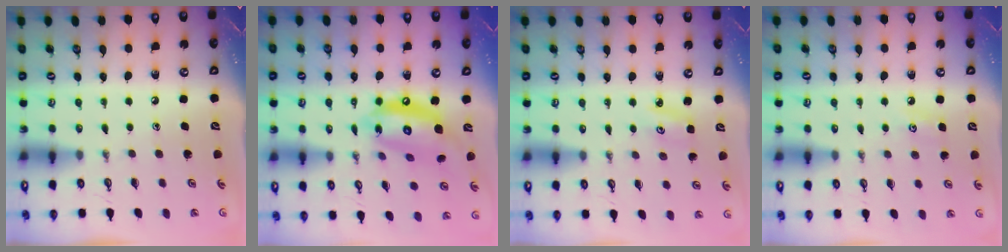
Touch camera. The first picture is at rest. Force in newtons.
{"total": 14.2, "press": 14.1, "slide": 1.5}
{"total": 4.0, "press": 4.0, "slide": 0.5}
{"total": 3.9, "press": 3.9, "slide": 0.4}